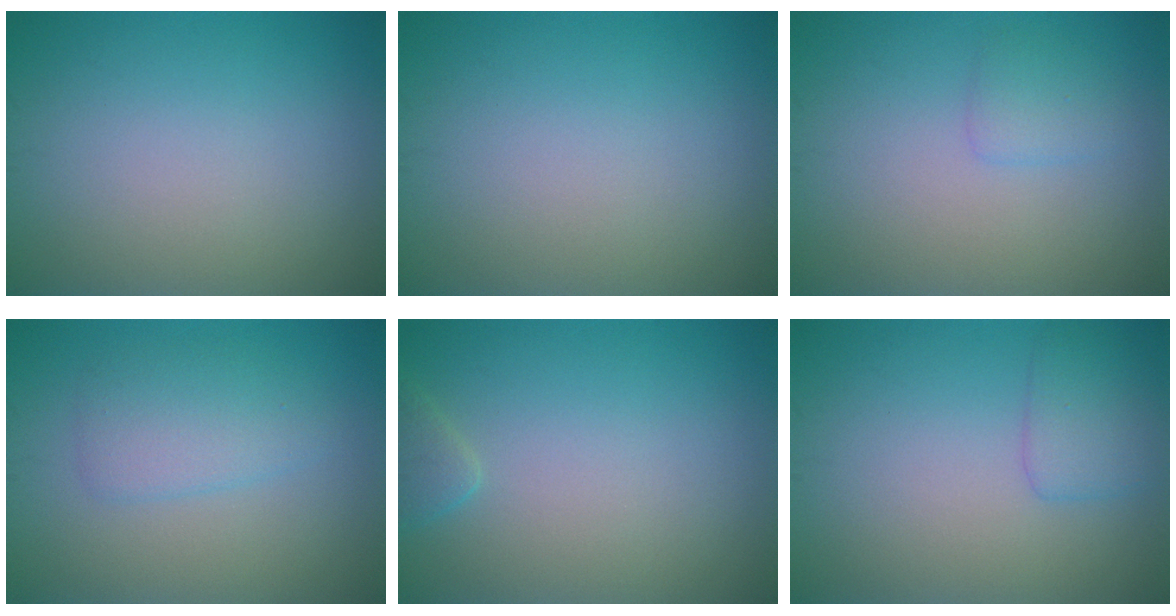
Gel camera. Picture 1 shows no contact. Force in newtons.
{"total": 0.0}
{"total": 1.4, "press": 1.4, "slide": 0.1}
{"total": 2.8, "press": 2.8, "slide": 0.1}
{"total": 1.3, "press": 1.3, "slide": 0.1}
{"total": 2.3, "press": 2.3, "slide": 0.1}